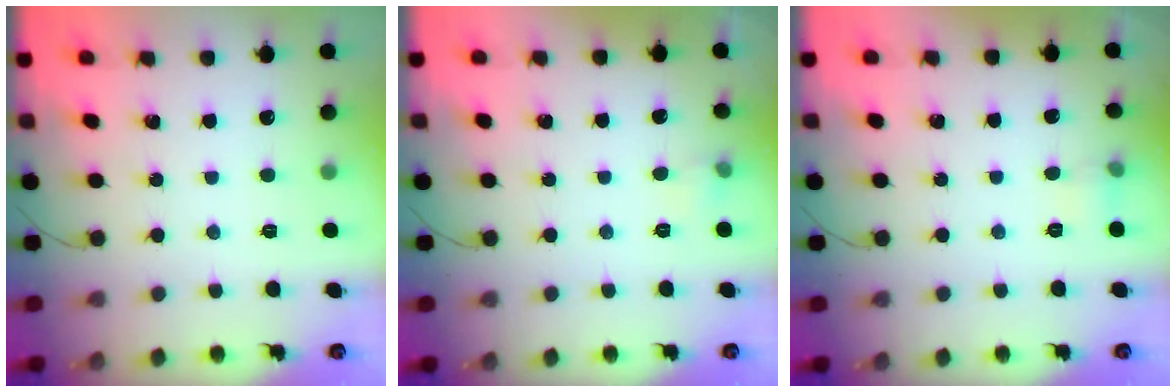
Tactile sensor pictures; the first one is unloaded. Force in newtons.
{"total": 3.7, "press": 3.5, "slide": 1.1}
{"total": 4.7, "press": 4.3, "slide": 1.8}